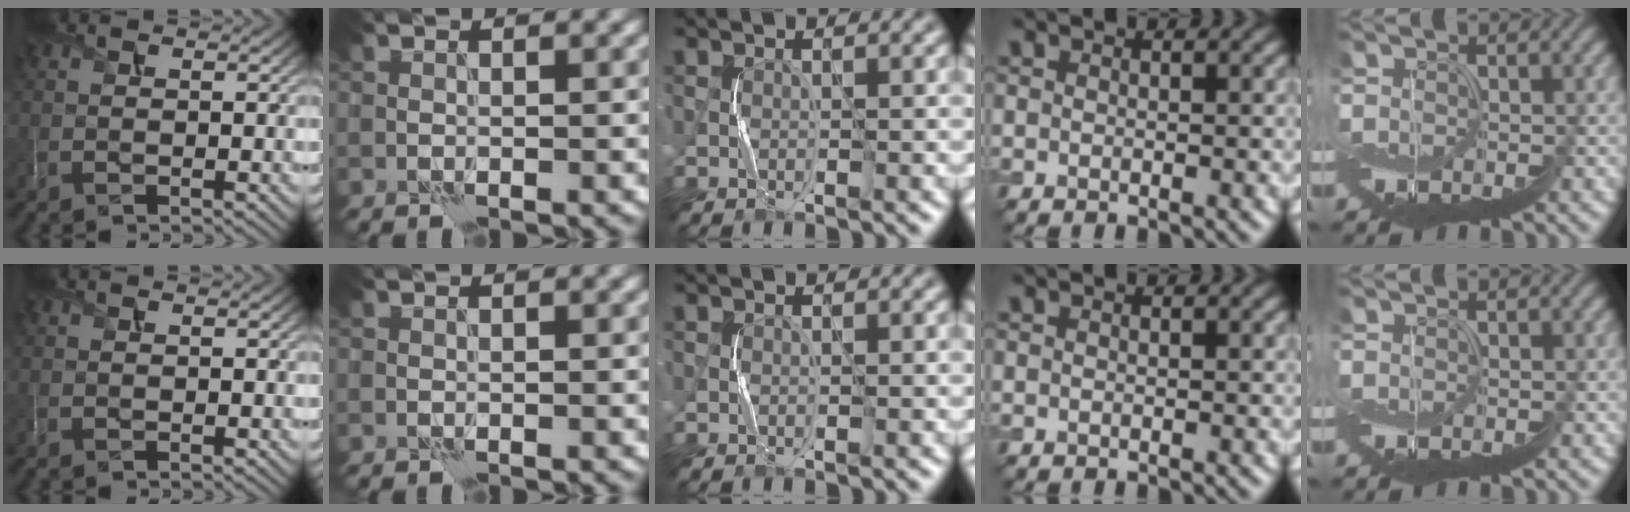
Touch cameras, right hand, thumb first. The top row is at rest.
{}